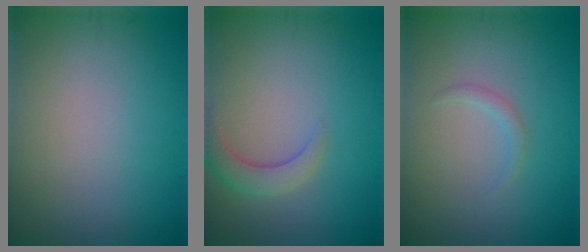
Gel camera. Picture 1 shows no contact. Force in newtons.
{"total": 2.5, "press": 2.5, "slide": 0.2}
{"total": 0.9, "press": 0.9, "slide": 0.1}